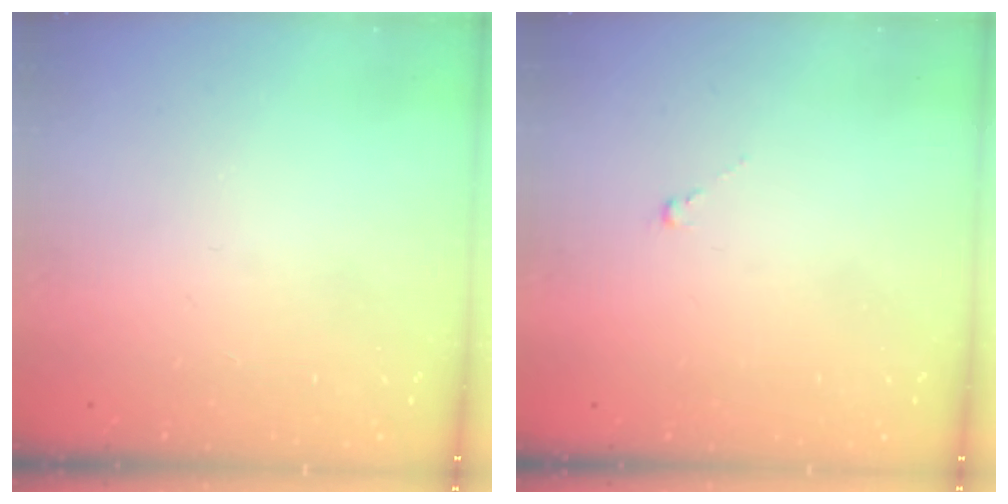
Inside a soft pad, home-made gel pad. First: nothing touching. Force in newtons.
{"total": 0.0}